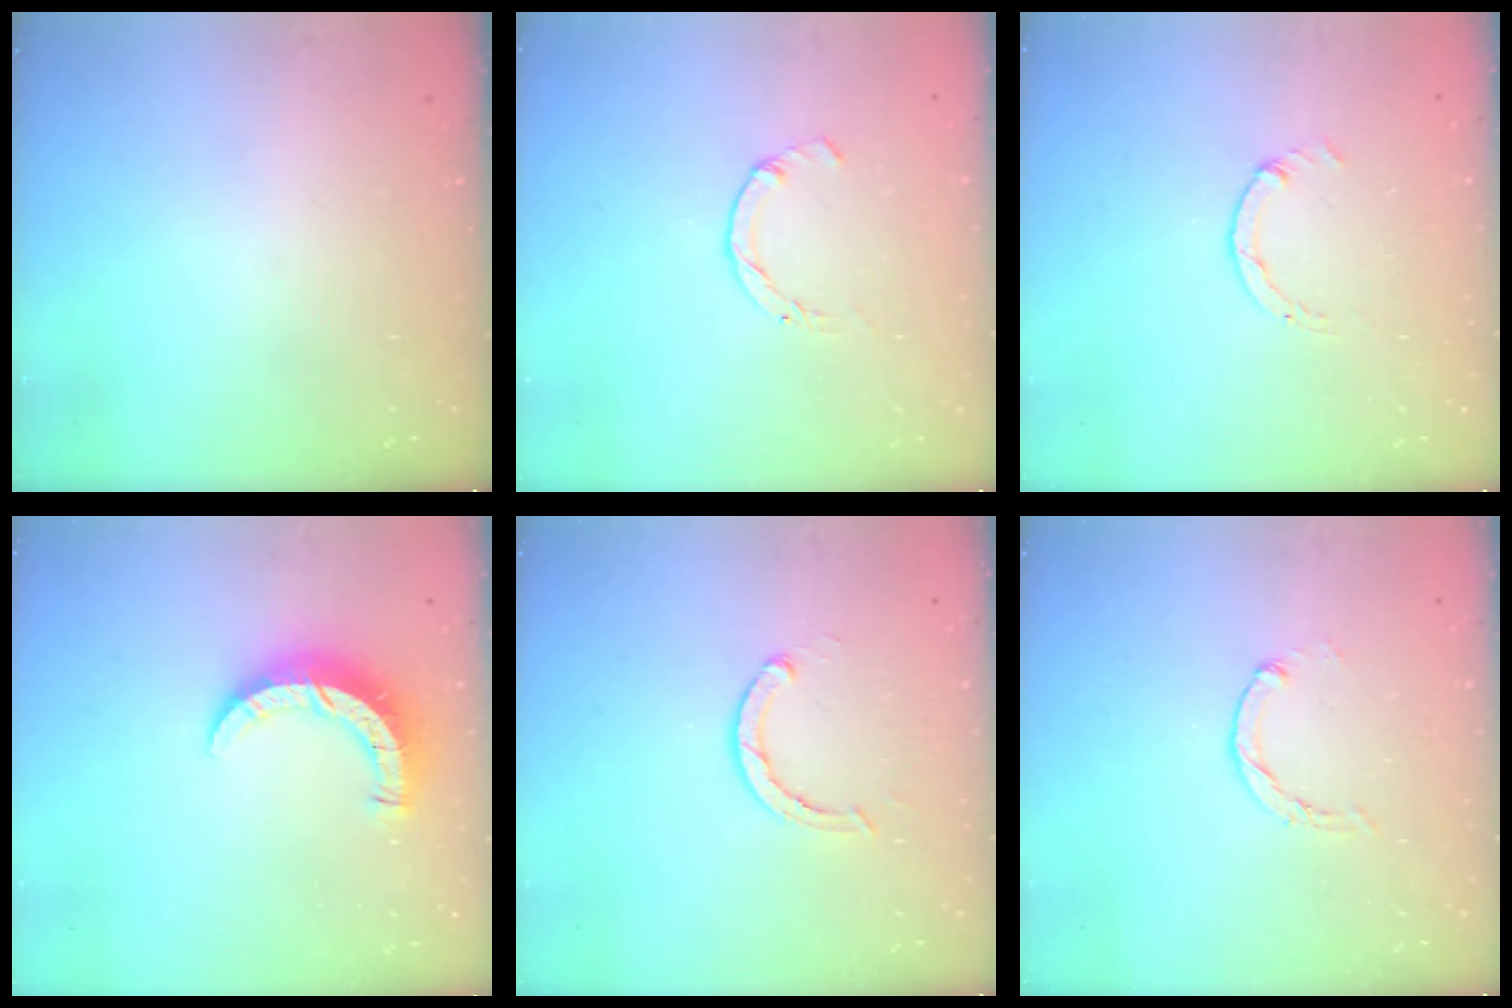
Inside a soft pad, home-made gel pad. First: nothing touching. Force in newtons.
{"total": 0.0}
{"total": 0.7, "press": 0.7, "slide": 0.2}
{"total": 7.8, "press": 7.8, "slide": 0.6}
{"total": 2.9, "press": 2.9, "slide": 0.5}
{"total": 0.7, "press": 0.7, "slide": 0.2}